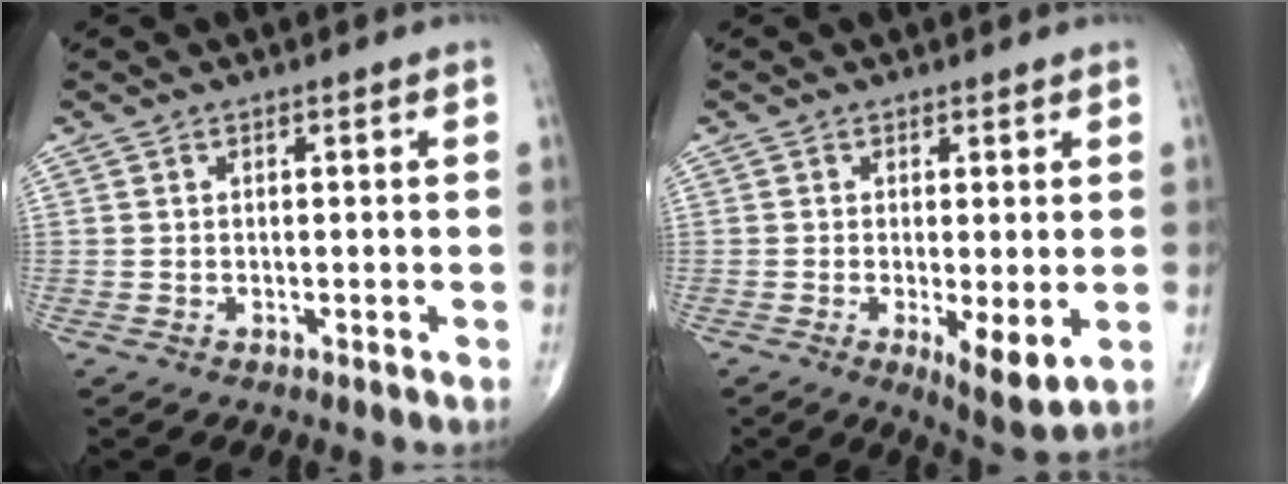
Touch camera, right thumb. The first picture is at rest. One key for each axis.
{"total": 6.3, "fx": -1.1, "fy": 1.8, "fz": 6.0, "tx": -0.097, "ty": -0.022, "tz": -0.014}